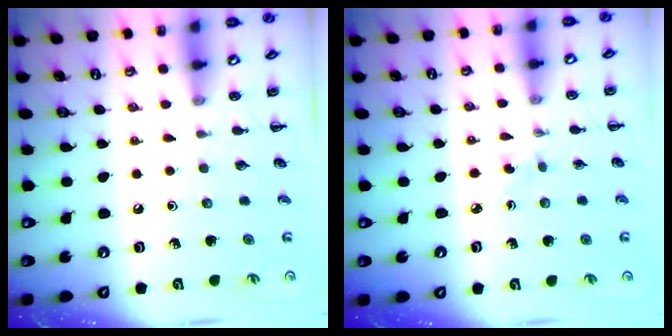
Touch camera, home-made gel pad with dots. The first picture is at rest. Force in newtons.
{"total": 2.9, "press": 2.7, "slide": 1.1}